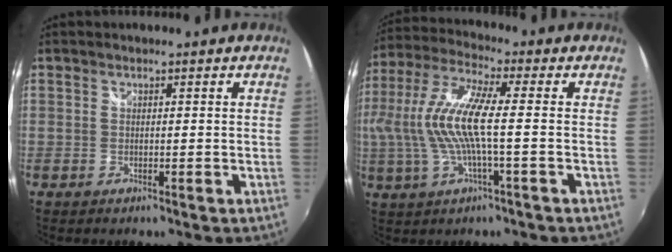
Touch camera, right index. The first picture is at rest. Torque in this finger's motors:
{"motor_torque": [1.62, -0.52, 1.02, 0.21]}